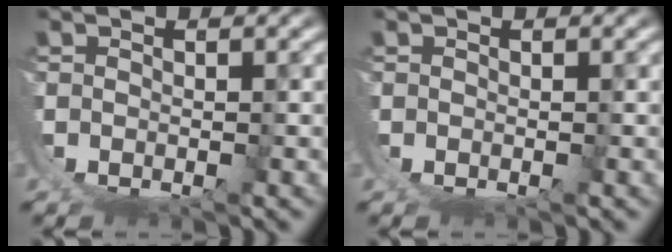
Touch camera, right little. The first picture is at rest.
{"total": 0.0}